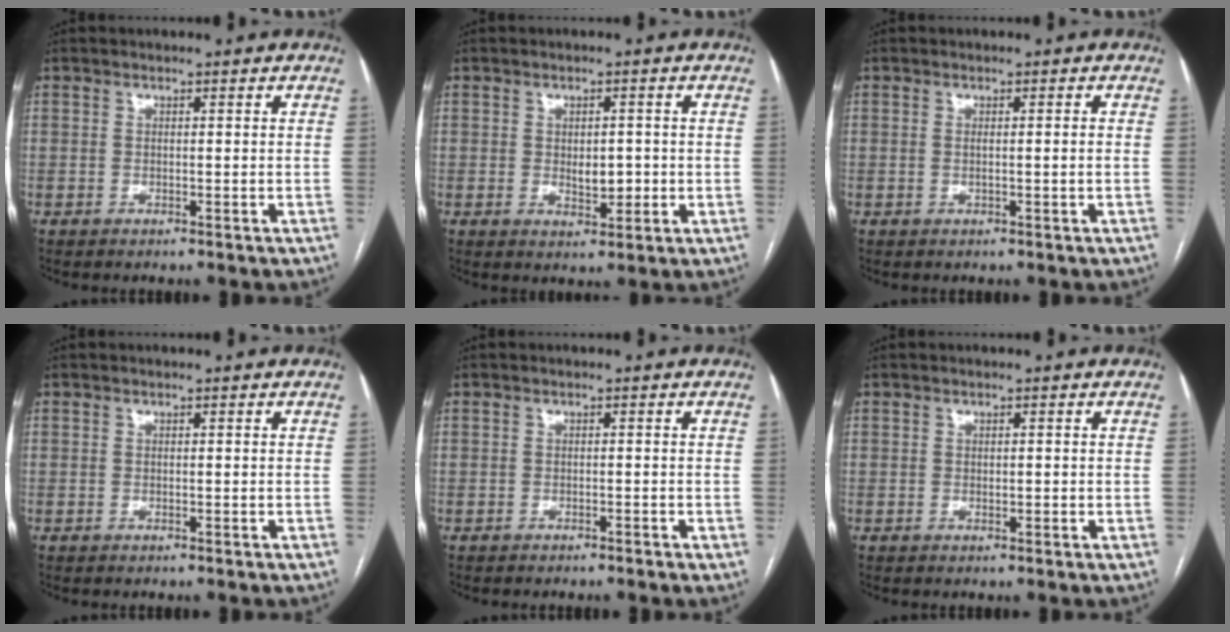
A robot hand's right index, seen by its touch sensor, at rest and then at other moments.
{"total": 3.5, "force": [-0.2, 1.9, 2.9], "torque": [-0.041, -0.002, 0.004]}
{"total": 1.3, "force": [-0.2, -0.2, 1.3], "torque": [-0.024, 0.002, 0.000]}
{"total": 0.0}
{"total": 0.7, "force": [-0.6, 0.2, 0.3], "torque": [-0.007, 0.000, -0.011]}
{"total": 0.7, "force": [0.0, 0.3, 0.6], "torque": [-0.009, -0.001, 0.002]}